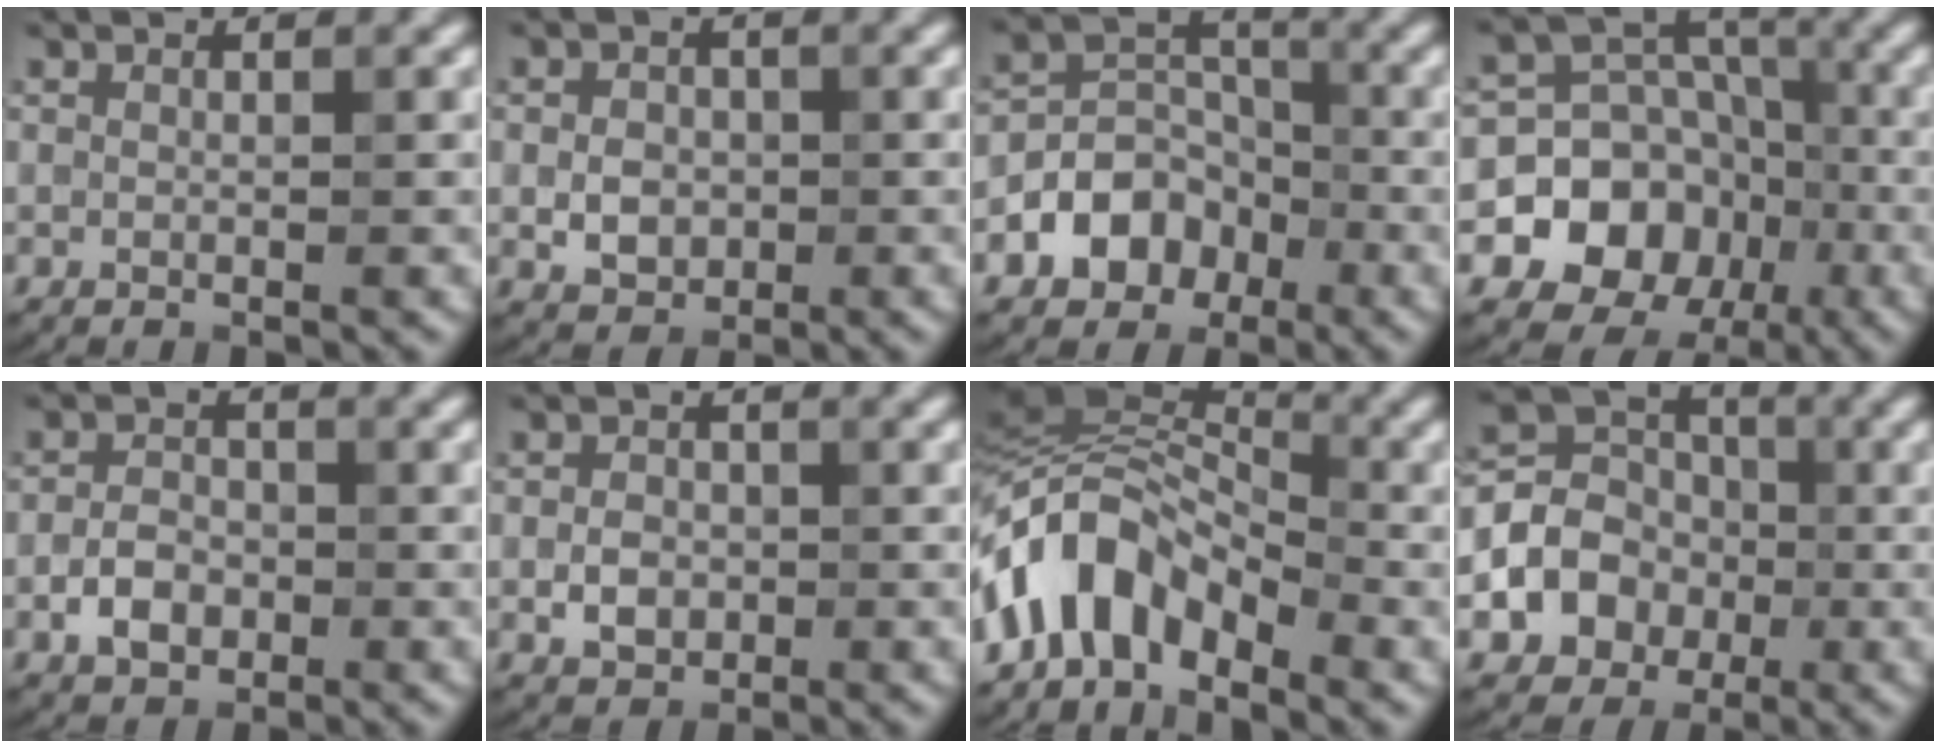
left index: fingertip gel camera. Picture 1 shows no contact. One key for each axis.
{"total": 2.7, "fx": -0.3, "fy": 2.1, "fz": 1.7, "tx": -0.028, "ty": 0.001, "tz": -0.009}
{"total": 5.3, "fx": -2.5, "fy": 4.0, "fz": 2.4, "tx": -0.018, "ty": 0.010, "tz": -0.062}
{"total": 8.4, "fx": -2.7, "fy": 7.0, "fz": 3.6, "tx": -0.058, "ty": 0.008, "tz": -0.063}
{"total": 2.7, "fx": -1.2, "fy": 1.8, "fz": 1.7, "tx": -0.029, "ty": 0.006, "tz": -0.025}
{"total": 2.3, "fx": -0.5, "fy": 1.7, "fz": 1.4, "tx": -0.027, "ty": 0.001, "tz": -0.012}
{"total": 6.9, "fx": -3.4, "fy": 3.7, "fz": 4.7, "tx": -0.085, "ty": 0.018, "tz": -0.074}
{"total": 6.2, "fx": -1.5, "fy": 5.2, "fz": 3.0, "tx": -0.051, "ty": 0.007, "tz": -0.044}